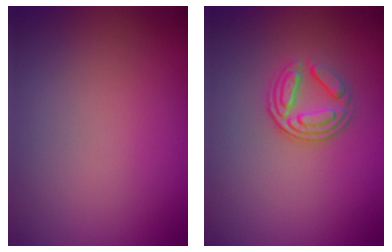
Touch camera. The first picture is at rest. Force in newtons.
{"total": 3.0, "press": 2.5, "slide": 1.6}